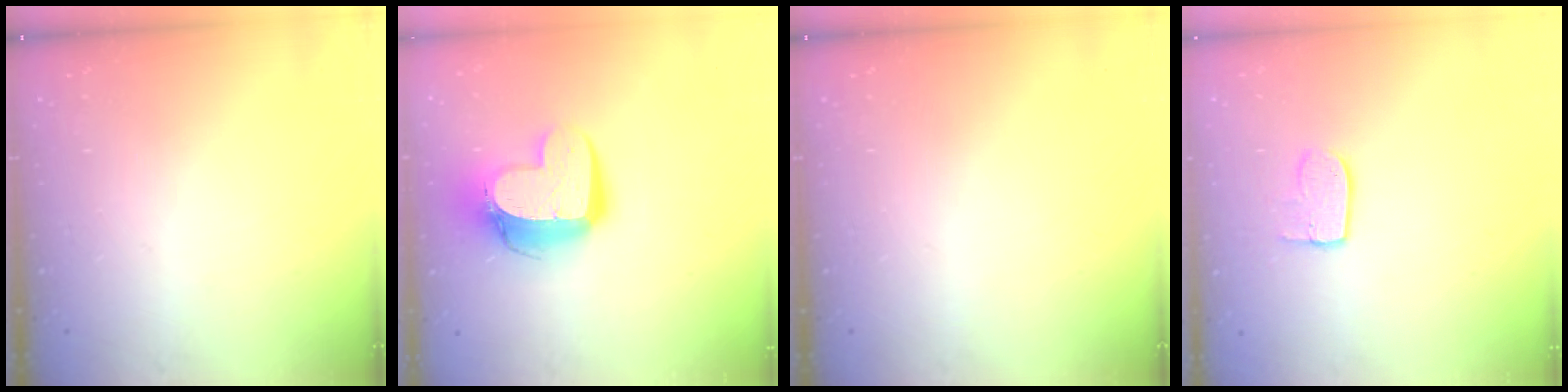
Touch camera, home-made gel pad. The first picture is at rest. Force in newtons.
{"total": 14.2, "press": 14.2, "slide": 1.4}
{"total": 0.0}
{"total": 6.7, "press": 6.7, "slide": 0.2}